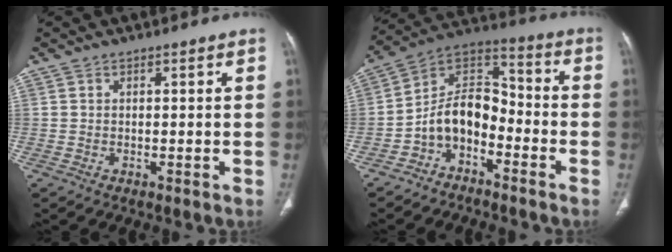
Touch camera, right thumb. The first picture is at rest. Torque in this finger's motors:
{"motor_torque": [0.44, -0.06, 0.07, -0.06, 0.18]}